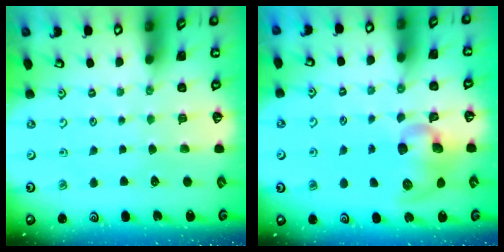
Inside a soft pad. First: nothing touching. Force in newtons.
{"total": 11.7, "press": 11.5, "slide": 1.6}